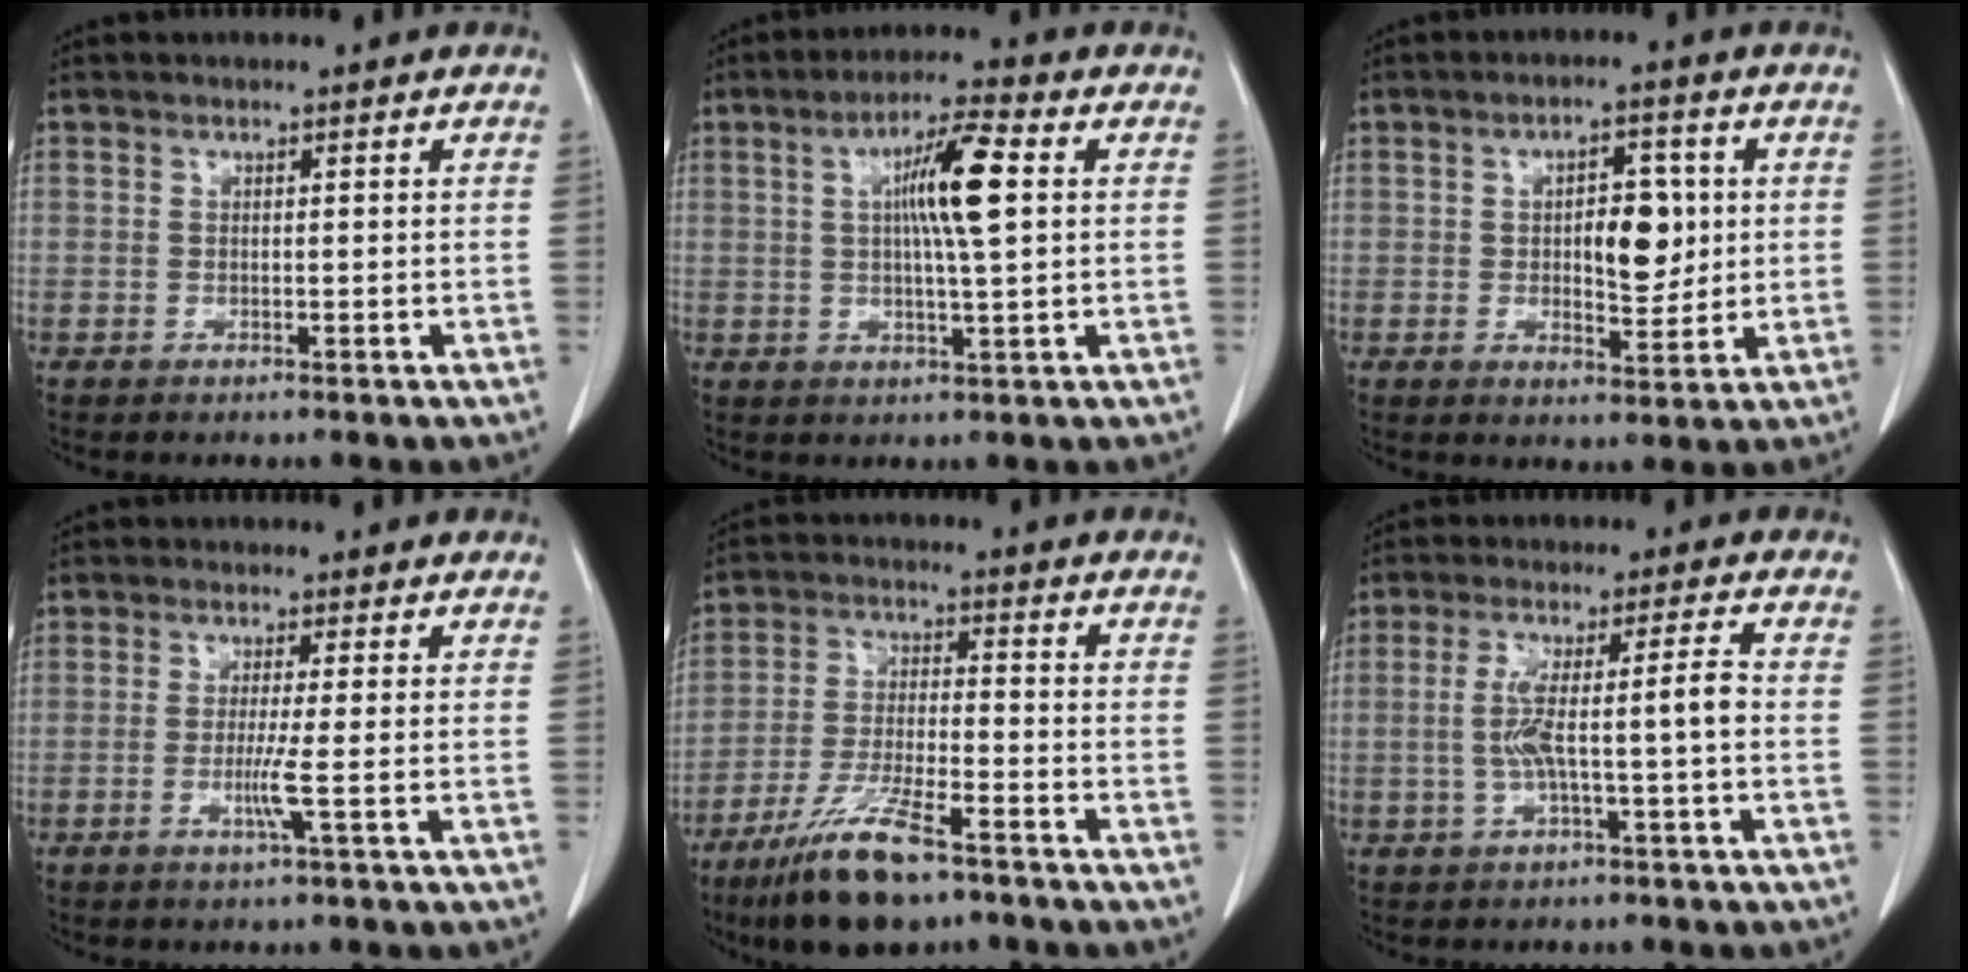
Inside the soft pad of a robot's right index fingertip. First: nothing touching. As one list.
[{"total": 8.8, "force": [1.7, 0.5, 8.6], "torque": [-0.154, 0.006, 0.026]}, {"total": 7.0, "force": [0.7, 3.1, 6.2], "torque": [-0.088, 0.004, 0.015]}, {"total": 3.2, "force": [-0.8, -1.0, 2.9], "torque": [-0.061, -0.007, -0.018]}, {"total": 11.9, "force": [-8.1, 2.2, 8.5], "torque": [-0.165, -0.027, -0.144]}, {"total": 6.7, "force": [-1.0, -0.3, 6.6], "torque": [-0.130, 0.019, -0.014]}]